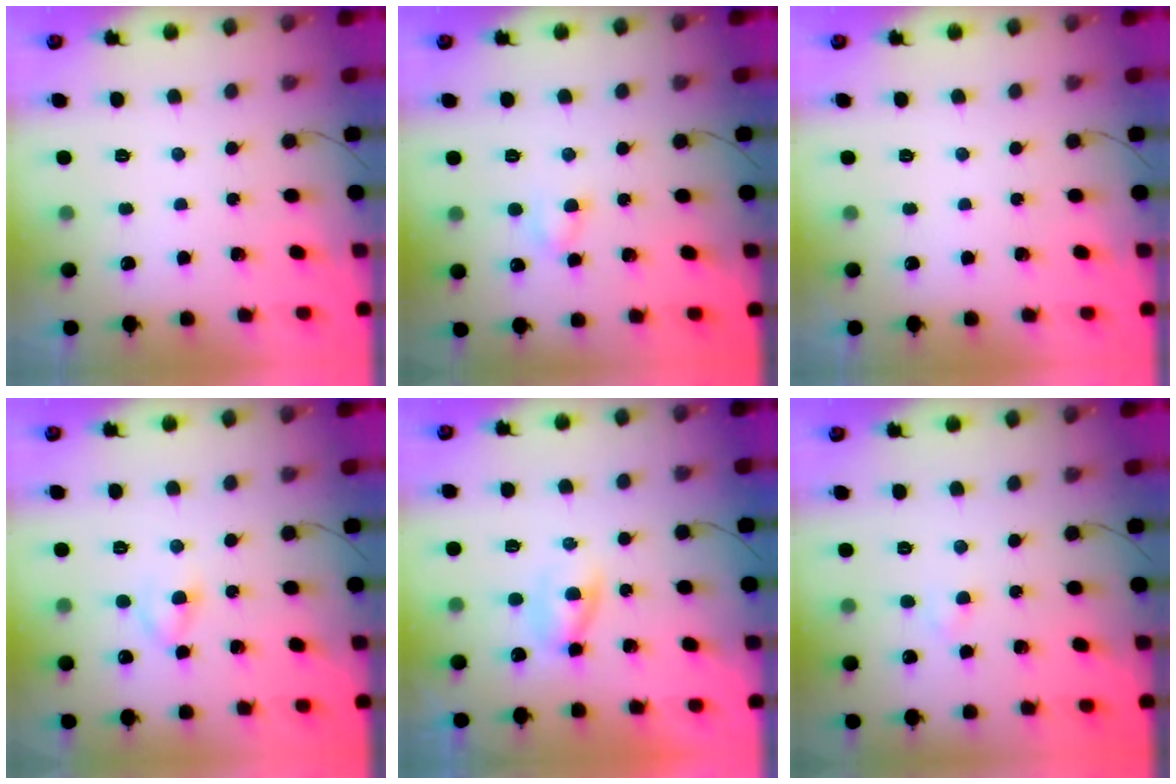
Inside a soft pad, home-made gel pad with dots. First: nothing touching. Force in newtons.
{"total": 3.4, "press": 3.2, "slide": 1.2}
{"total": 0.0}
{"total": 3.8, "press": 3.5, "slide": 1.5}
{"total": 2.3, "press": 2.2, "slide": 0.8}
{"total": 1.9, "press": 1.7, "slide": 0.9}